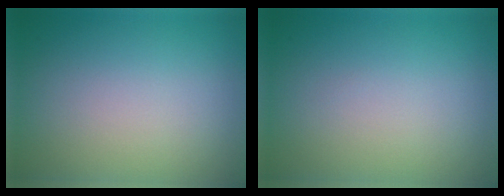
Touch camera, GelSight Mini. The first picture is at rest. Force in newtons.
{"total": 0.0}